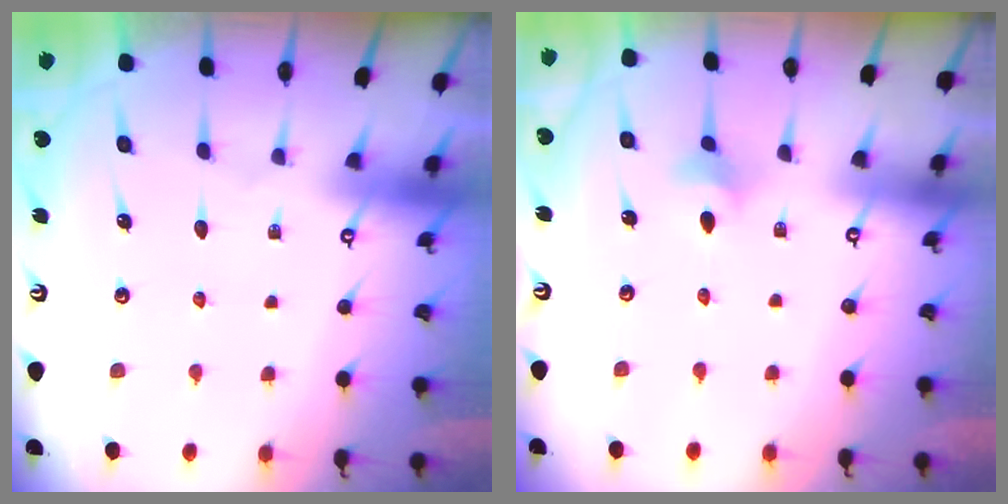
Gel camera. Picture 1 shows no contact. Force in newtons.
{"total": 3.4, "press": 3.4, "slide": 0.7}